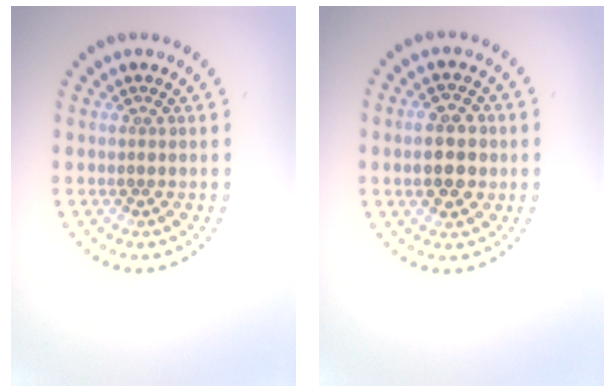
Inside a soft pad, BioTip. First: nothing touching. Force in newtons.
{"total": 4.5, "press": 4.5, "slide": 0.0}